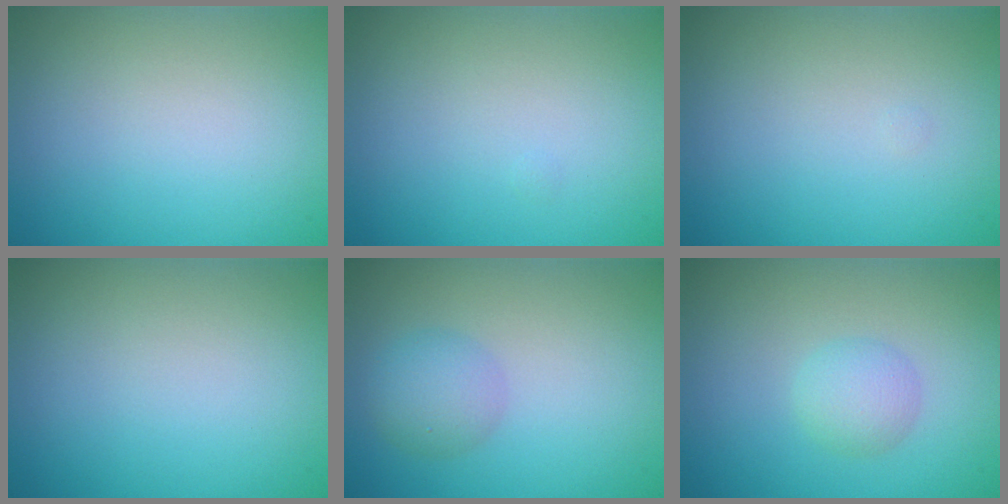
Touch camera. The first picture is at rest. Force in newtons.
{"total": 0.0}
{"total": 0.0}
{"total": 0.0}
{"total": 2.6, "press": 2.6, "slide": 0.0}
{"total": 2.1, "press": 2.1, "slide": 0.1}